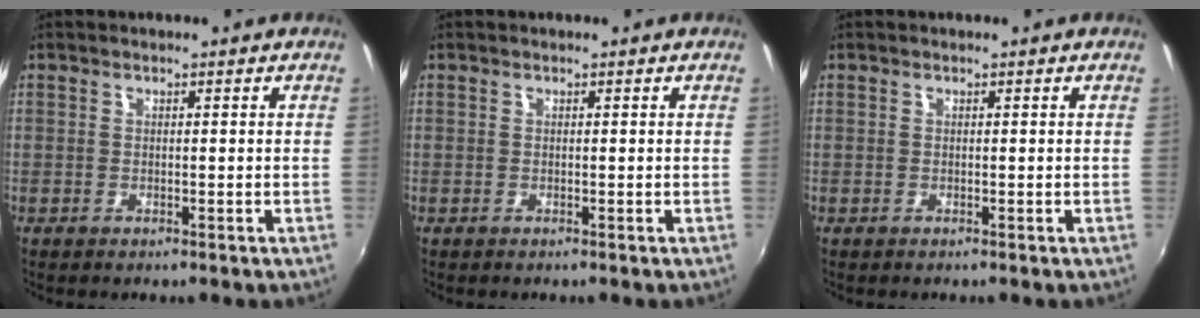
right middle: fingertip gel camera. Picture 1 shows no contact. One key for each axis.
{"total": 0.0}
{"total": 0.0}